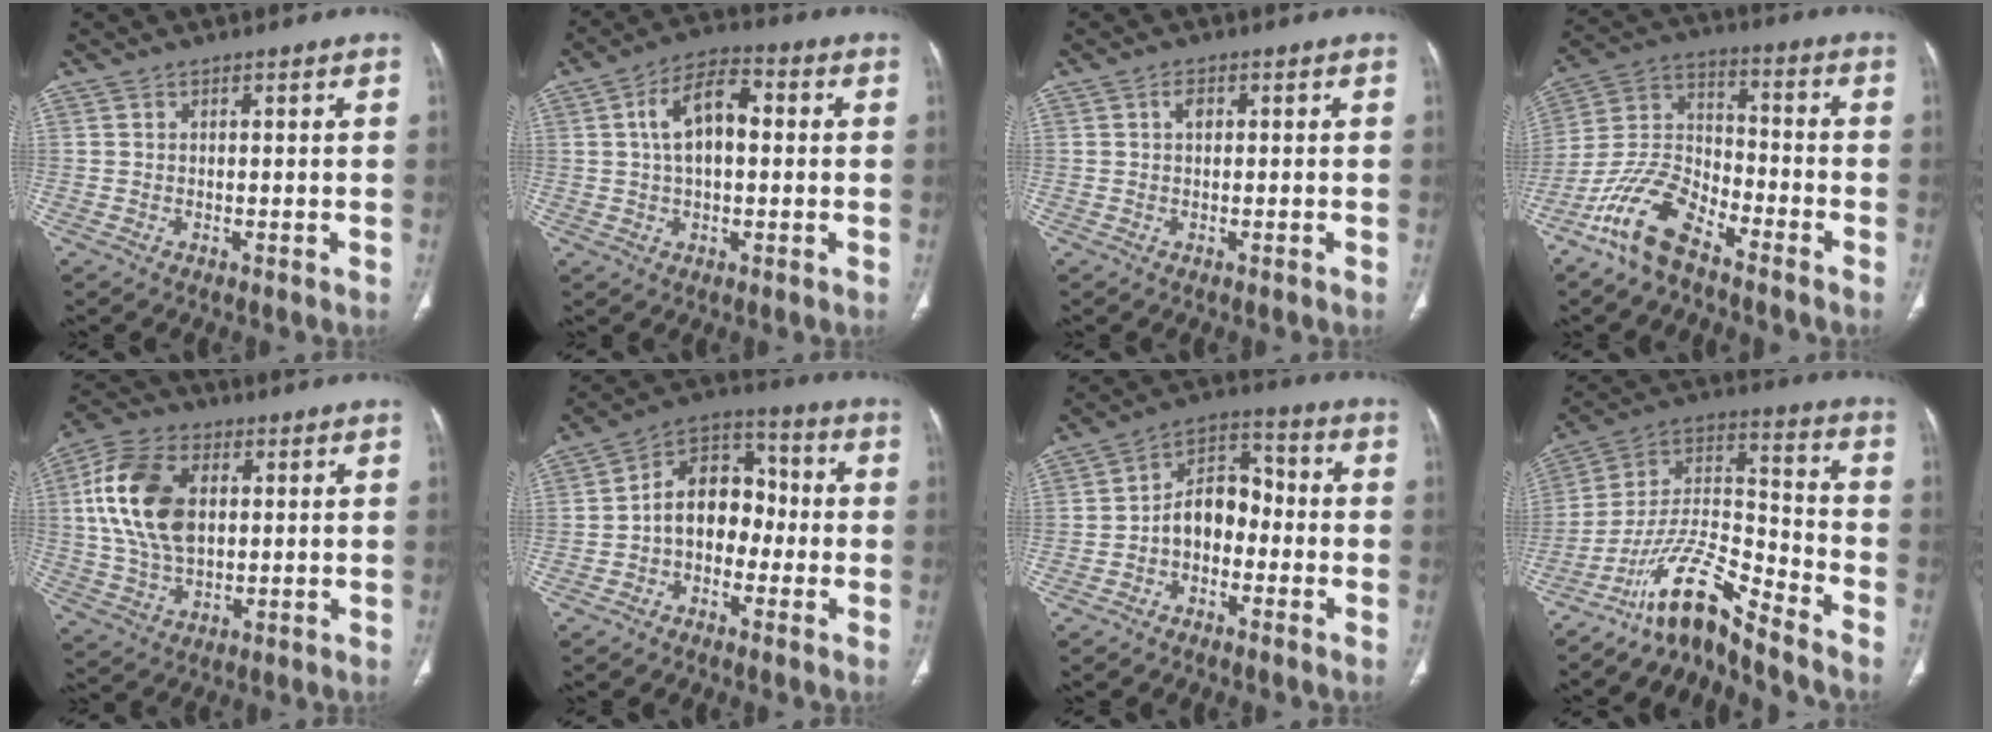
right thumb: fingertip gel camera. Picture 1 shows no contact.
{"total": 10.0, "force": [1.3, 5.4, 8.3], "torque": [-0.139, 0.024, 0.017]}
{"total": 1.4, "force": [0.2, 0.9, 1.1], "torque": [-0.019, 0.003, 0.000]}
{"total": 12.8, "force": [-8.9, 5.5, 7.3], "torque": [-0.147, 0.060, -0.181]}
{"total": 16.0, "force": [2.7, 10.1, 12.1], "torque": [-0.232, 0.006, 0.048]}
{"total": 10.9, "force": [-1.8, 8.0, 7.3], "torque": [-0.083, 0.043, -0.047]}
{"total": 8.9, "force": [-2.2, 6.2, 5.9], "torque": [-0.073, 0.044, -0.052]}
{"total": 13.1, "force": [-11.2, 2.0, 6.4], "torque": [-0.132, 0.104, -0.212]}